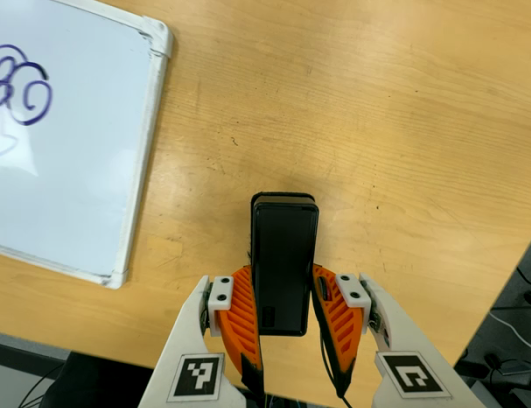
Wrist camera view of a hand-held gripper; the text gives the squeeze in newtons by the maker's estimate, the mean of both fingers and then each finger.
{"total": 5.8, "left": 3.6, "right": 8.0}